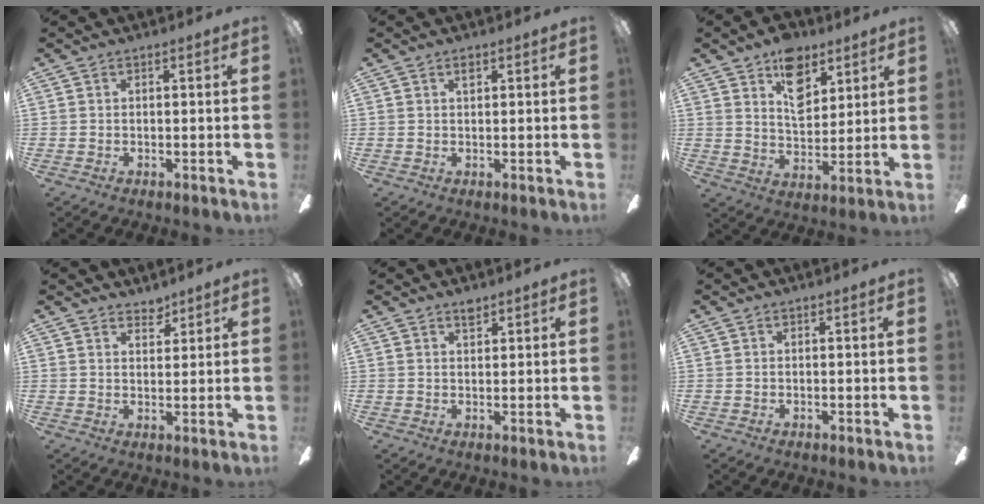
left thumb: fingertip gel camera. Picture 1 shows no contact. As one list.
[{"total": 1.4, "force": [0.9, 0.5, 0.9], "torque": [-0.014, -0.003, 0.015]}, {"total": 11.7, "force": [6.9, 6.9, 6.4], "torque": [-0.080, -0.029, 0.122]}, {"total": 3.6, "force": [3.2, 1.4, 0.5], "torque": [0.006, -0.024, 0.058]}, {"total": 2.2, "force": [1.9, 0.8, 0.8], "torque": [-0.003, -0.011, 0.032]}, {"total": 0.0}]